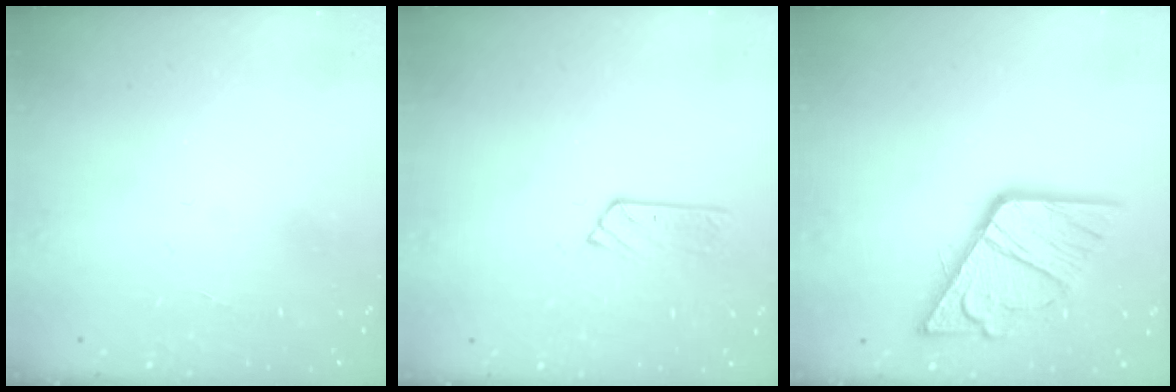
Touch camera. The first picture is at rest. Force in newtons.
{"total": 4.0, "press": 4.0, "slide": 0.3}
{"total": 17.9, "press": 17.8, "slide": 2.0}